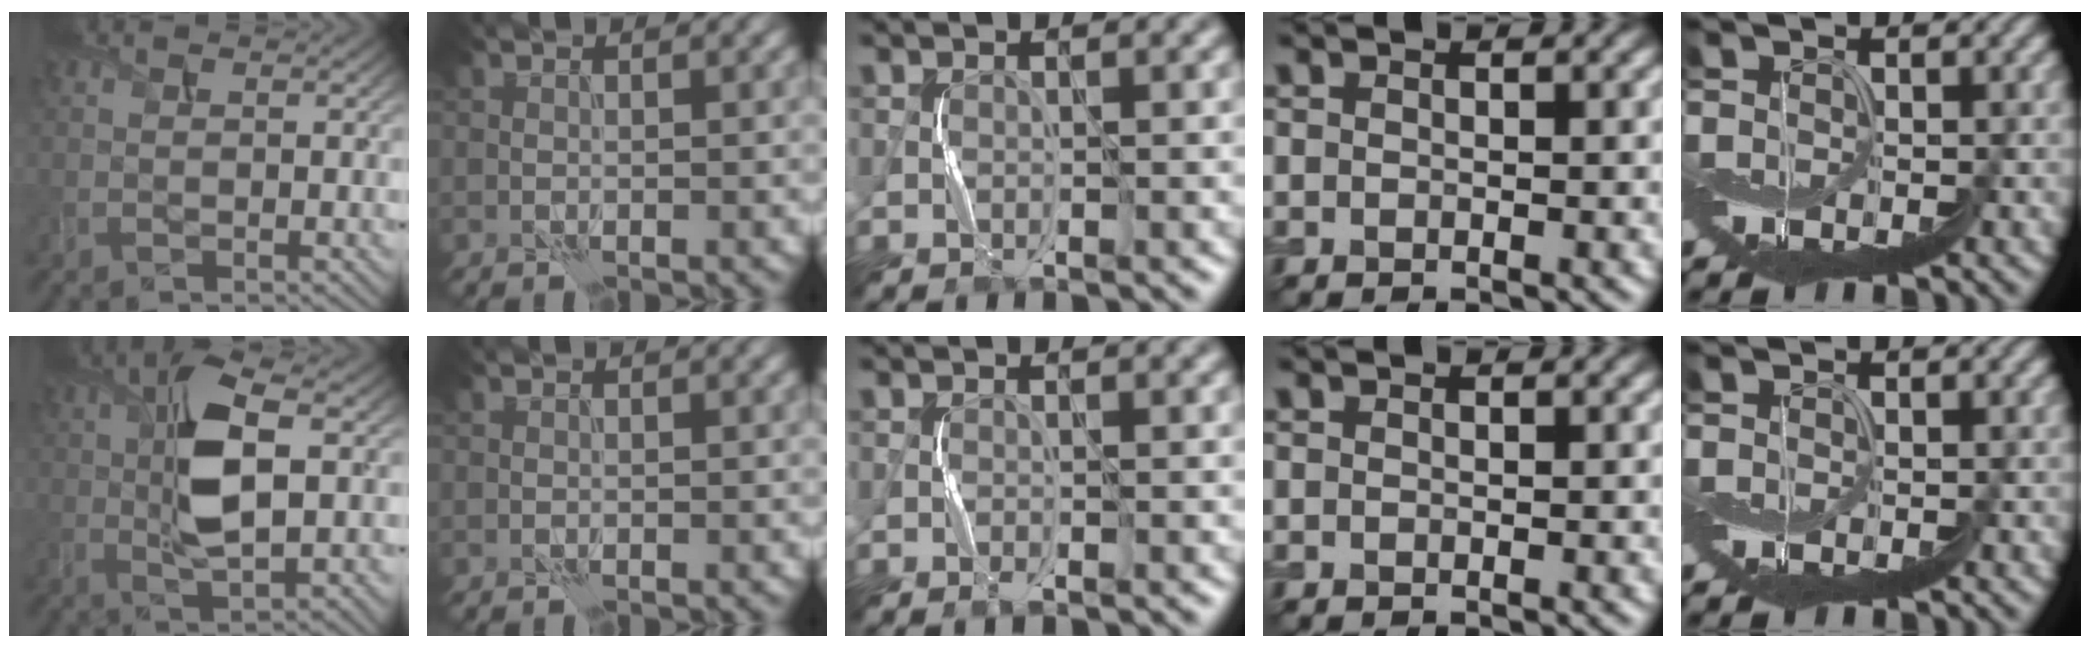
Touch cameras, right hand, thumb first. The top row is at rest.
{"thumb": {"total": 10.1, "force": [1.5, 3.9, 9.2], "torque": [-0.175, 0.005, 0.026]}, "middle": {"total": 0.6, "force": [-0.4, 0.1, 0.4], "torque": [-0.010, 0.001, -0.008]}}